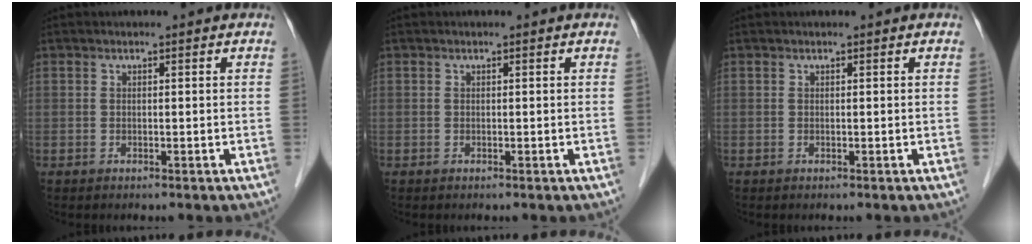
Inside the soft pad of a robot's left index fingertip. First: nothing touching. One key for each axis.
{"total": 0.0}
{"total": 0.0}